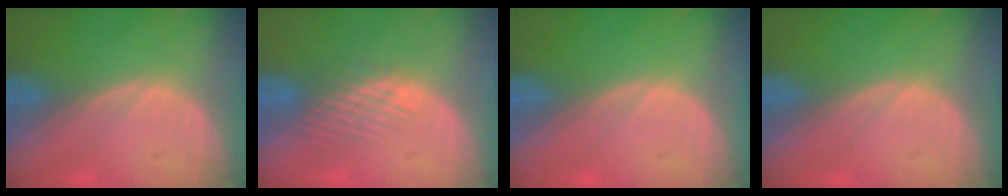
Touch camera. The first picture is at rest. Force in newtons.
{"total": 3.4, "press": 2.8, "slide": 1.9}
{"total": 0.0}
{"total": 0.0}